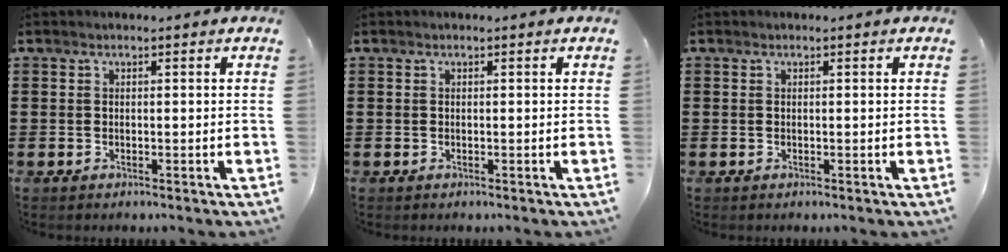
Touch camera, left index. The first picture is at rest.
{"total": 0.0}
{"total": 0.0}